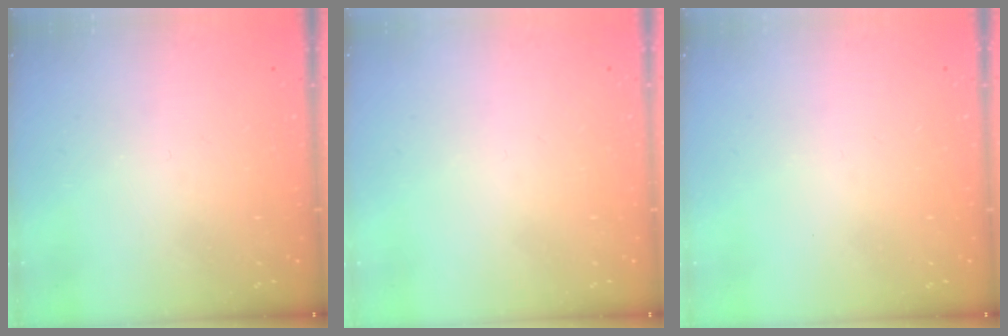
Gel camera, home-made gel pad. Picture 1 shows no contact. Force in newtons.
{"total": 1.8, "press": 1.7, "slide": 0.1}
{"total": 0.0}